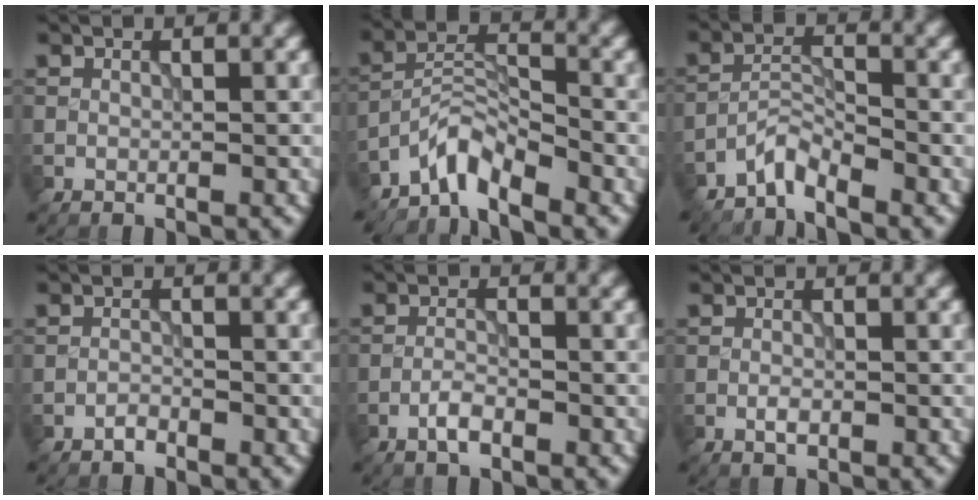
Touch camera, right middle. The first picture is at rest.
{"total": 3.6, "force": [-3.2, 0.8, 1.5], "torque": [-0.025, 0.011, -0.073]}
{"total": 2.5, "force": [-2.3, 0.3, 0.8], "torque": [-0.015, 0.008, -0.054]}
{"total": 1.0, "force": [-0.8, 0.3, 0.4], "torque": [-0.006, 0.002, -0.018]}
{"total": 1.9, "force": [-1.2, 0.6, 1.4], "torque": [-0.028, 0.003, -0.026]}
{"total": 1.2, "force": [-0.5, 0.5, 0.9], "torque": [-0.017, 0.000, -0.011]}